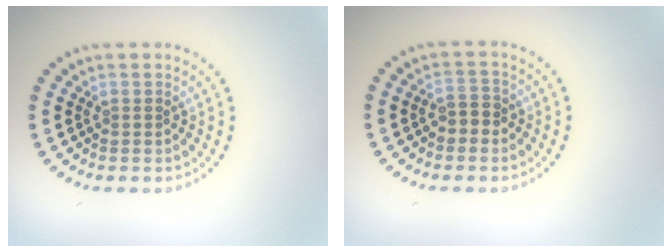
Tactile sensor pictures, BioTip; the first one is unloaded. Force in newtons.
{"total": 1.8, "press": 1.7, "slide": 0.6}